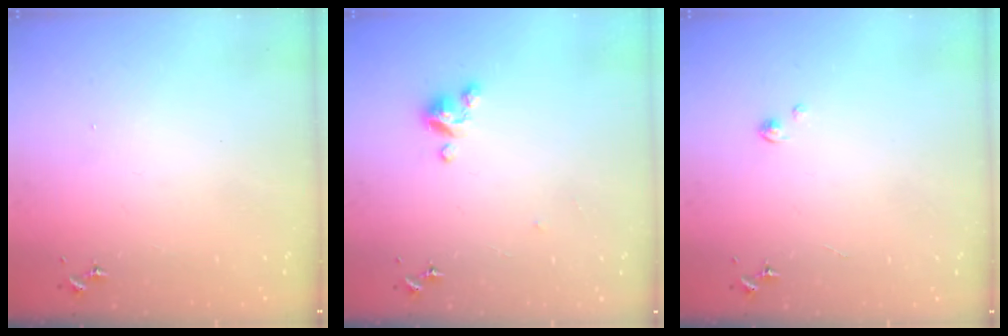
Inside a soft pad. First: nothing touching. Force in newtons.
{"total": 5.3, "press": 5.3, "slide": 0.4}
{"total": 1.0, "press": 1.0, "slide": 0.1}